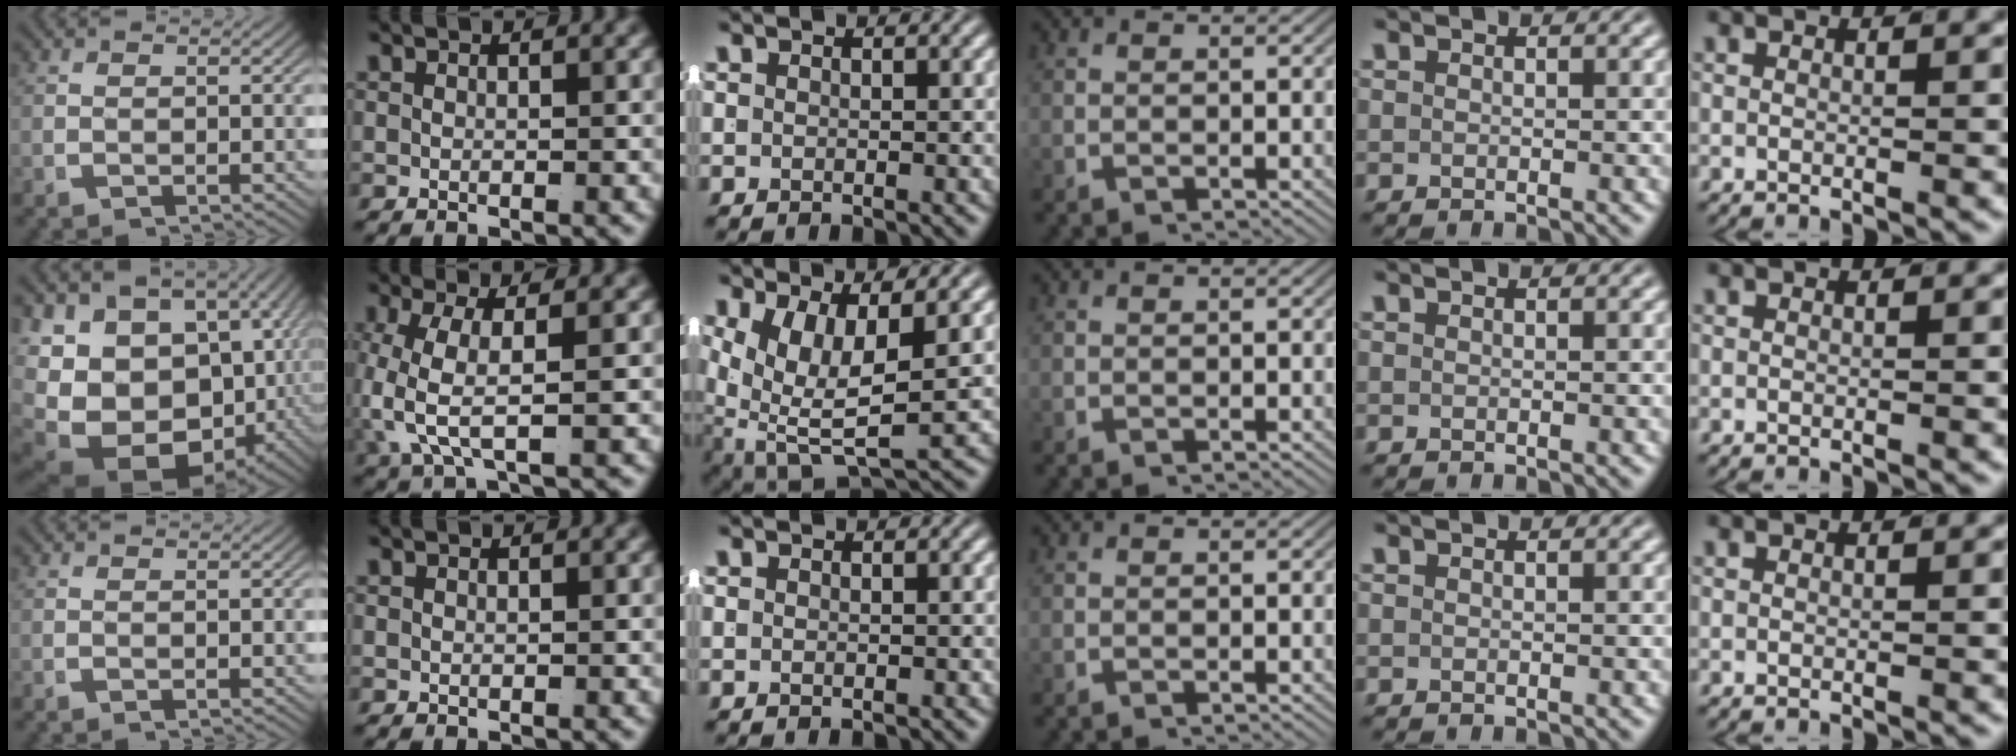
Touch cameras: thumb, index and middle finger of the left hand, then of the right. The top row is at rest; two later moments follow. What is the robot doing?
{"motion": "lift_and_place", "object": "shirt"}